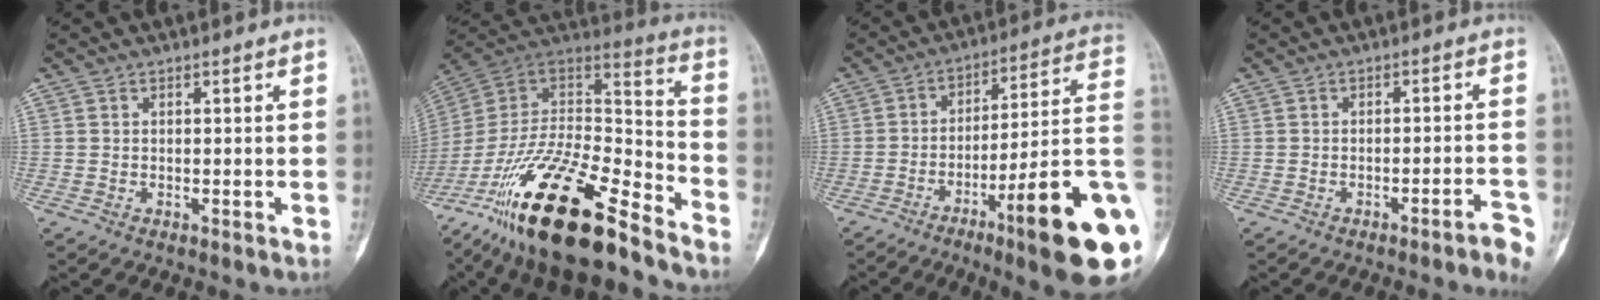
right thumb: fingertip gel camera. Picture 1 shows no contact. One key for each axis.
{"total": 28.9, "fx": -19.3, "fy": 8.9, "fz": 19.6, "tx": -0.354, "ty": 0.056, "tz": -0.335}
{"total": 21.5, "fx": -7.7, "fy": 2.6, "fz": 19.8, "tx": -0.229, "ty": 0.039, "tz": -0.112}
{"total": 4.4, "fx": -2.8, "fy": 0.5, "fz": 3.4, "tx": -0.046, "ty": 0.023, "tz": -0.035}